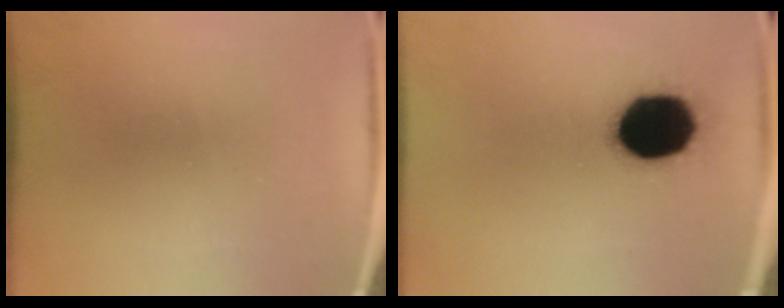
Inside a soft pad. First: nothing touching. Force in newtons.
{"total": 19.0}